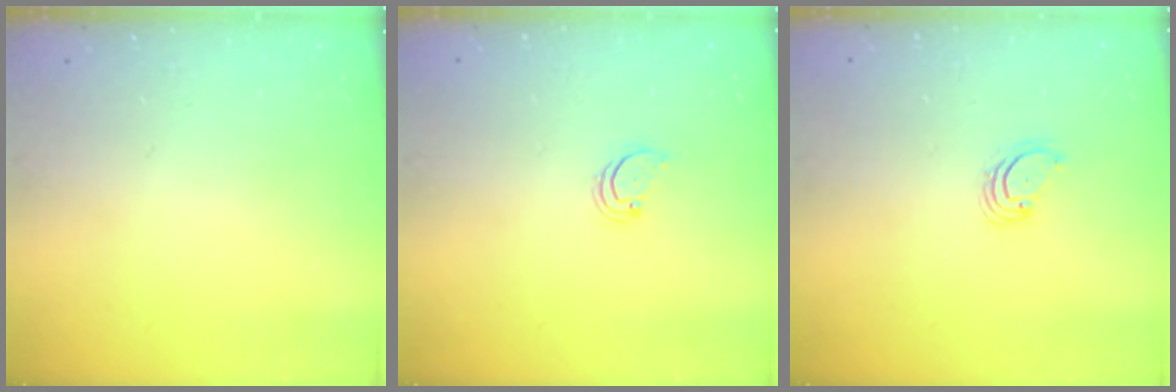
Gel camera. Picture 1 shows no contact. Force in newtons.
{"total": 2.2, "press": 2.2, "slide": 0.2}
{"total": 3.1, "press": 3.1, "slide": 0.3}